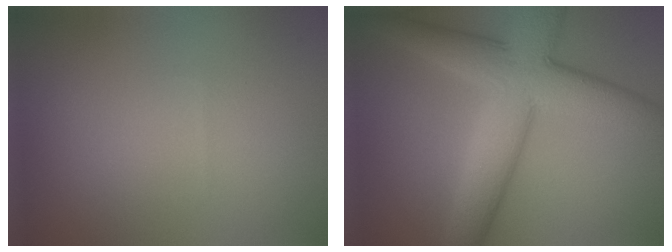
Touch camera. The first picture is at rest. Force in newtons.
{"total": 9.0, "press": 9.0, "slide": 0.1}